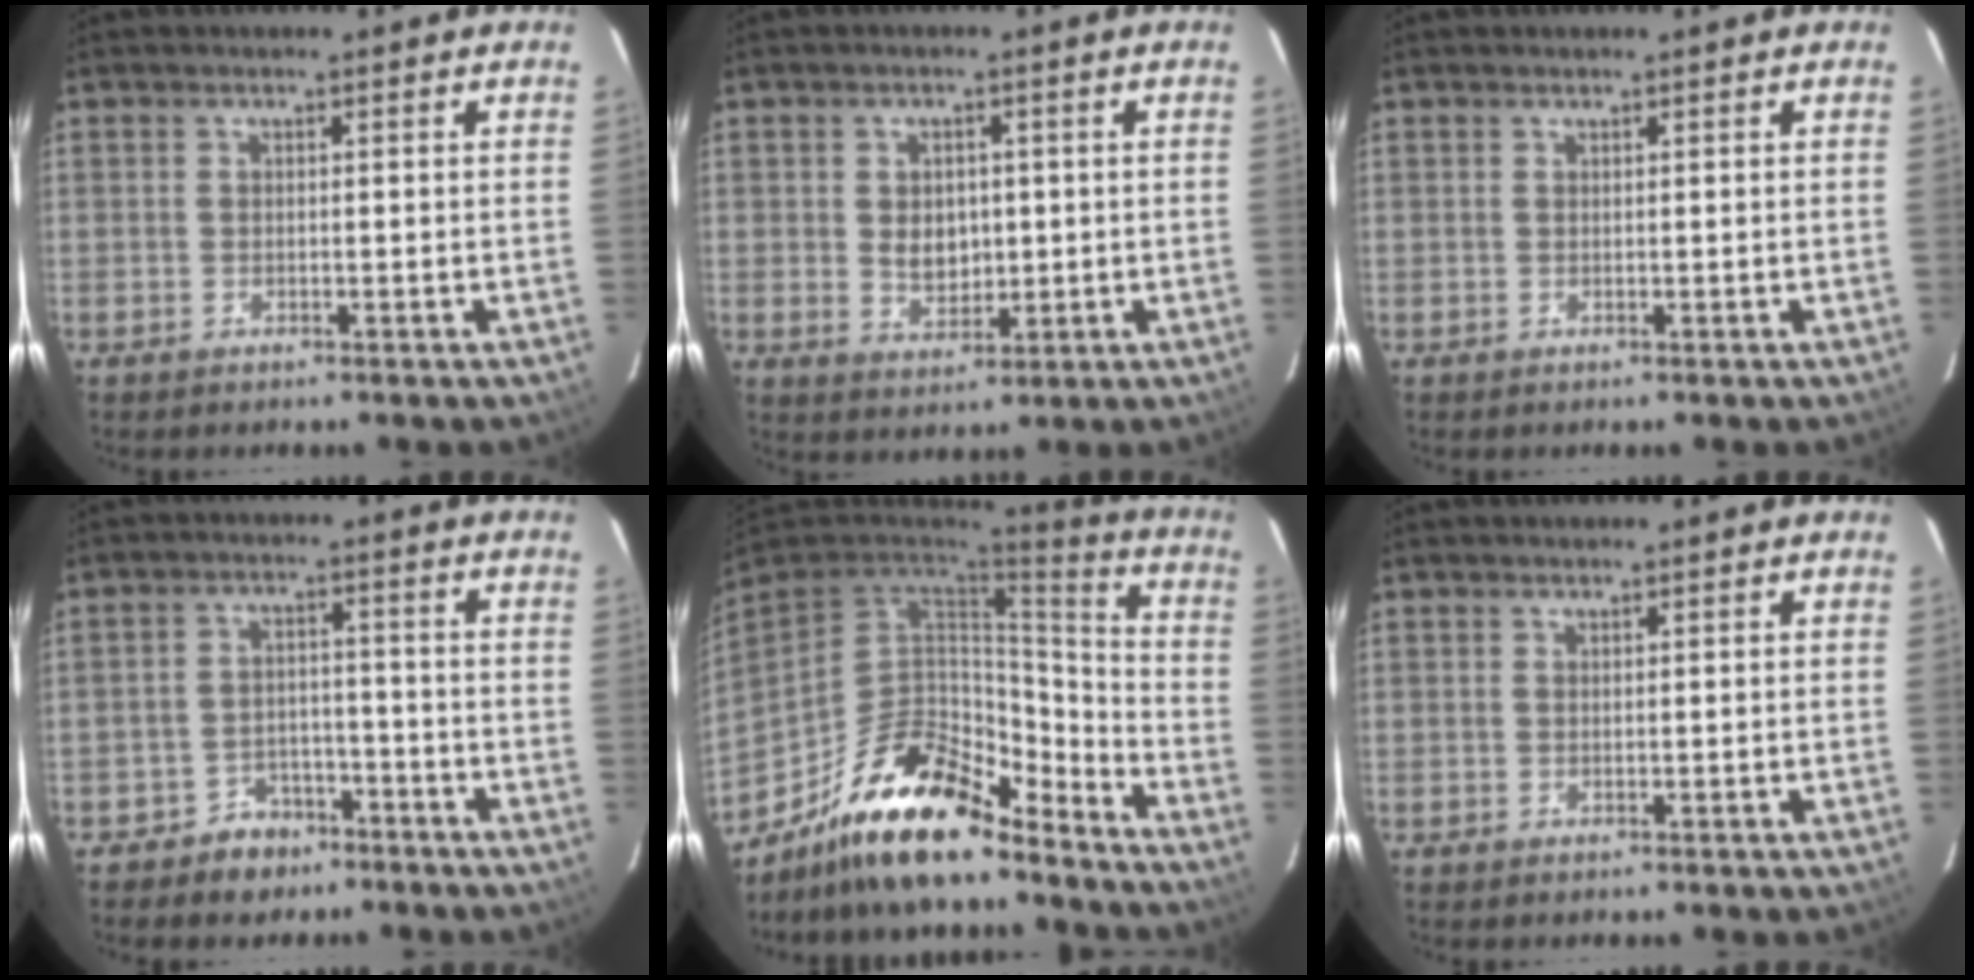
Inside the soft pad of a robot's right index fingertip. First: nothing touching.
{"total": 5.2, "force": [0.3, 4.0, 3.2], "torque": [-0.054, -0.002, 0.013]}
{"total": 0.0}
{"total": 5.9, "force": [-4.2, 4.0, 0.8], "torque": [-0.026, 0.023, -0.061]}
{"total": 20.0, "force": [-15.0, 7.2, 11.2], "torque": [-0.225, 0.003, -0.261]}
{"total": 0.0}